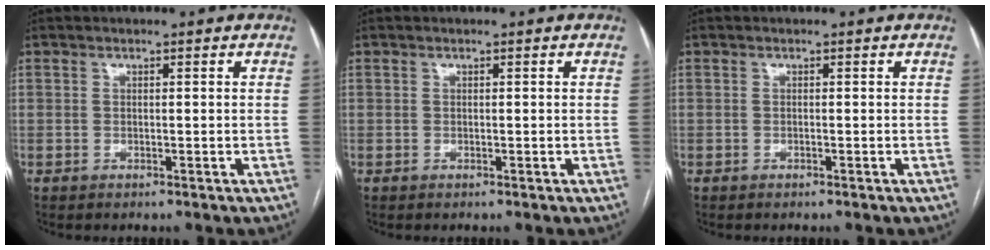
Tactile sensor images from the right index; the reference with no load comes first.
{"total": 0.0}
{"total": 0.0}